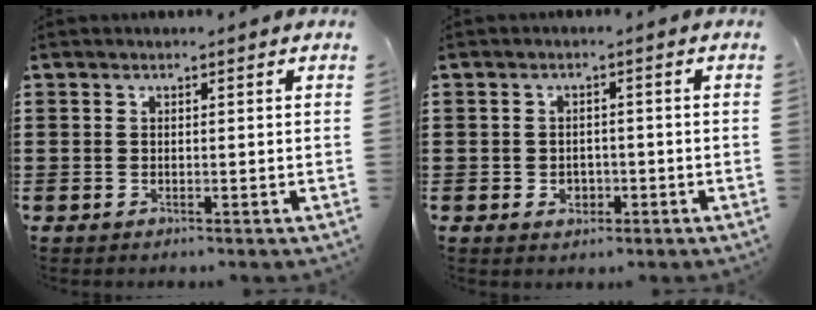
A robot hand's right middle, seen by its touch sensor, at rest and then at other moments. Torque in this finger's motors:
{"motor_torque": [0.62, -0.18, 0.02, 0.01]}